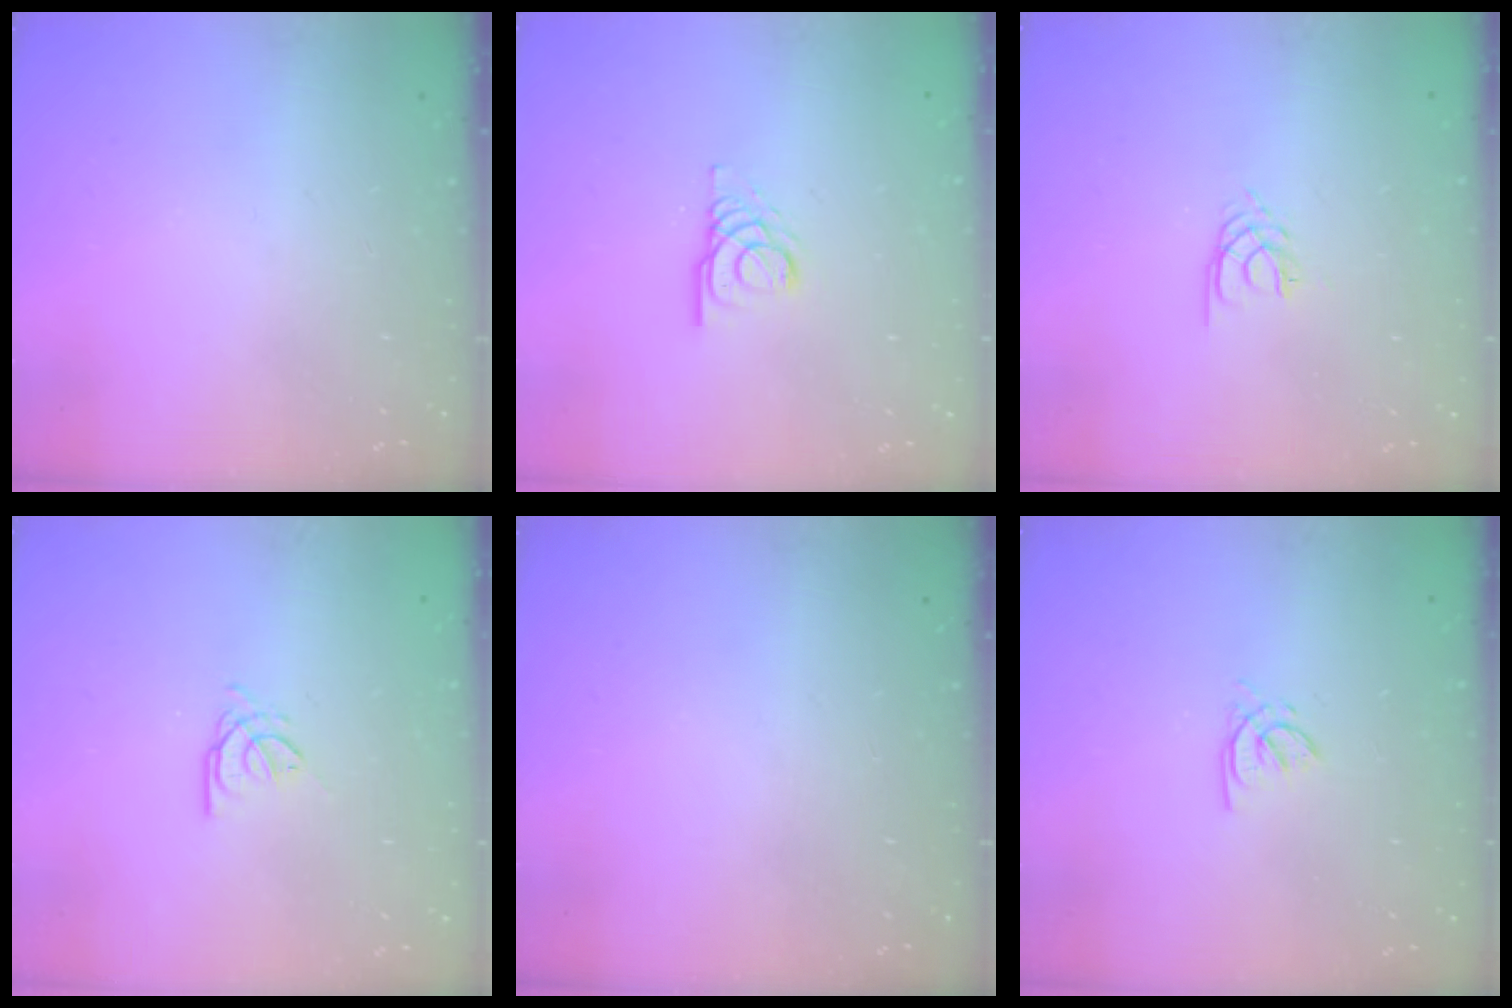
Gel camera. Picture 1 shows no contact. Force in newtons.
{"total": 4.1, "press": 4.1, "slide": 0.4}
{"total": 1.9, "press": 1.9, "slide": 0.2}
{"total": 0.9, "press": 0.8, "slide": 0.2}
{"total": 0.0}
{"total": 1.5, "press": 1.5, "slide": 0.2}